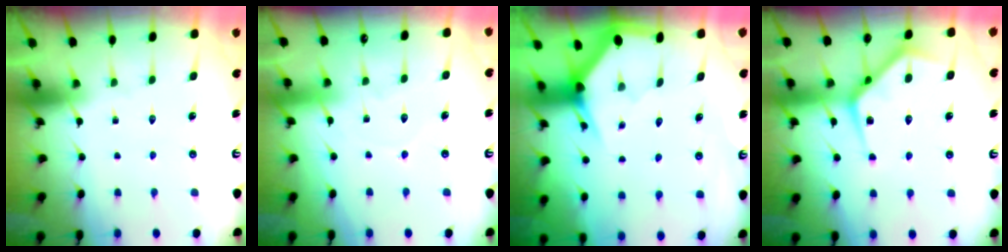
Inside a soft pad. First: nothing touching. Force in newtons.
{"total": 3.8, "press": 3.8, "slide": 0.4}
{"total": 3.0, "press": 3.0, "slide": 0.0}
{"total": 9.8, "press": 9.8, "slide": 0.5}